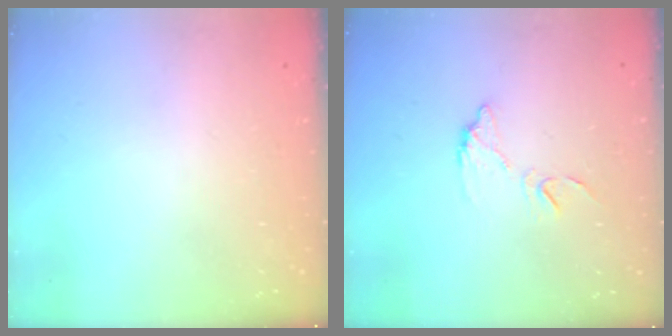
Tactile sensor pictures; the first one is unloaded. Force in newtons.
{"total": 7.6, "press": 7.6, "slide": 0.1}